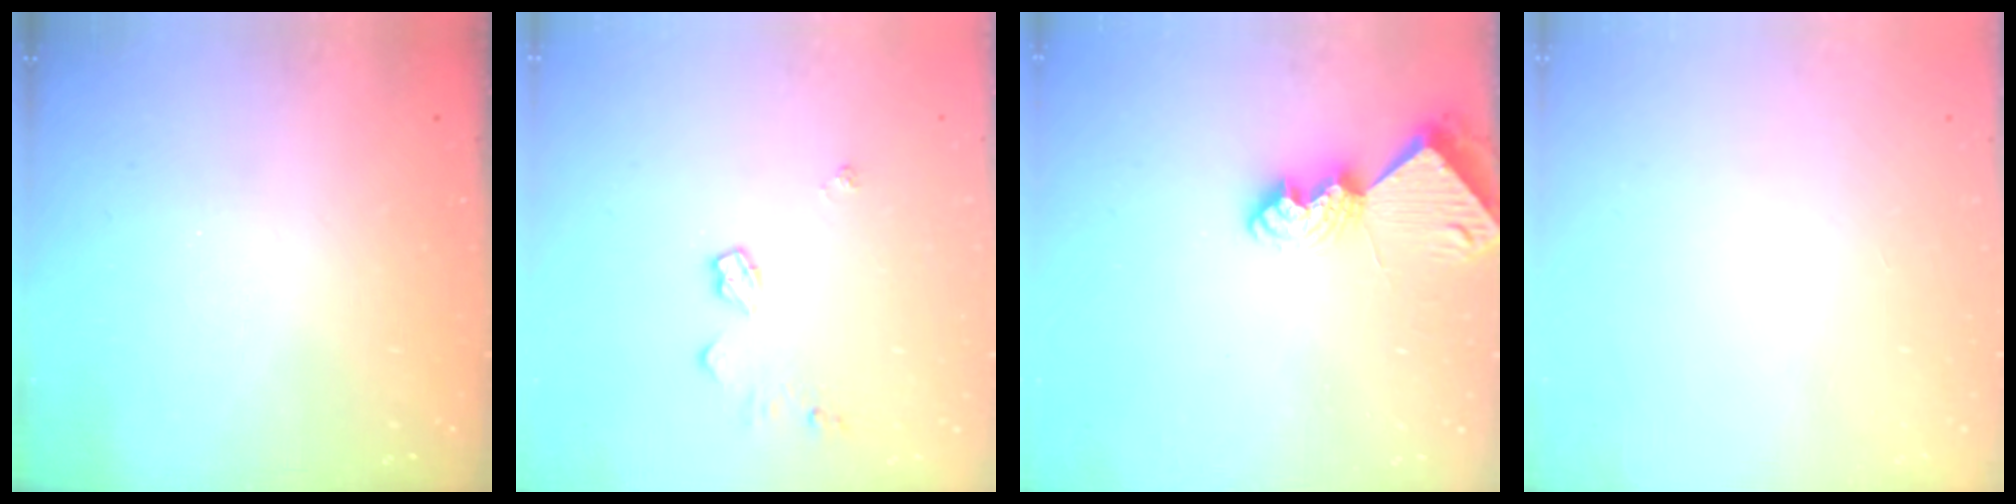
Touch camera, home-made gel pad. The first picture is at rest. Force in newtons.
{"total": 6.8, "press": 6.8, "slide": 0.2}
{"total": 8.3, "press": 8.3, "slide": 1.0}
{"total": 0.0}